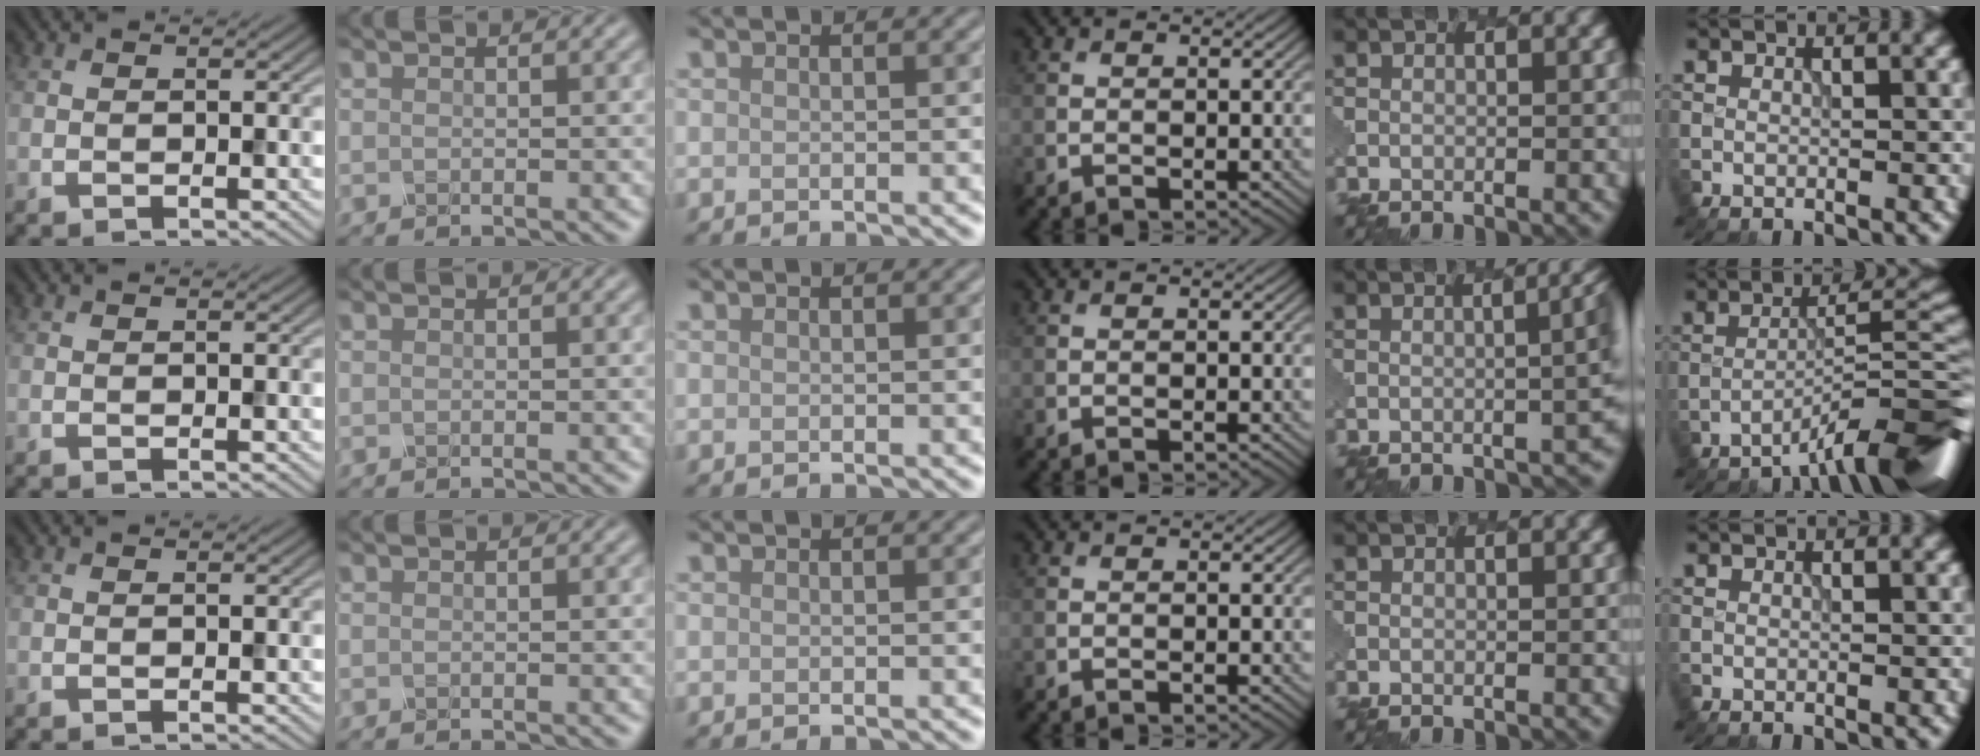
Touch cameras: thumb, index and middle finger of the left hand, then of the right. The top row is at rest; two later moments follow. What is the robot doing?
{"motion": "dispense", "object": "dispenser bottle"}